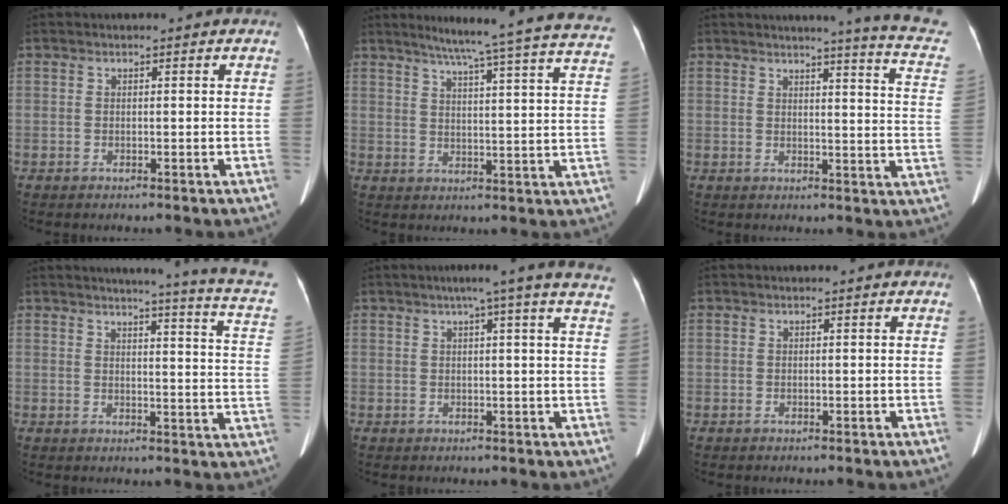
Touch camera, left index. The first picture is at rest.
{"total": 24.0, "force": [20.9, -0.9, 11.7], "torque": [-0.174, -0.043, 0.250]}
{"total": 12.3, "force": [10.3, -0.6, 6.7], "torque": [-0.081, -0.060, 0.089]}
{"total": 14.9, "force": [12.6, -1.4, 7.9], "torque": [-0.109, -0.070, 0.123]}
{"total": 13.2, "force": [10.4, -0.8, 8.1], "torque": [-0.114, 0.011, 0.111]}
{"total": 0.0}